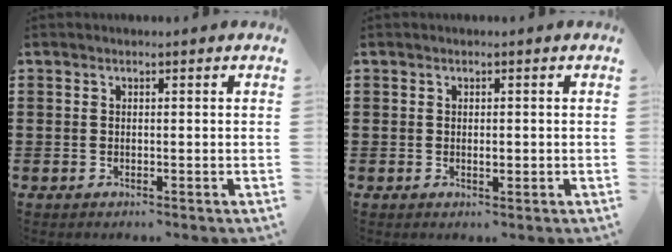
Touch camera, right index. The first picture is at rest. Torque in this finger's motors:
{"motor_torque": [0.46, -0.06, 0.01, 0.00]}